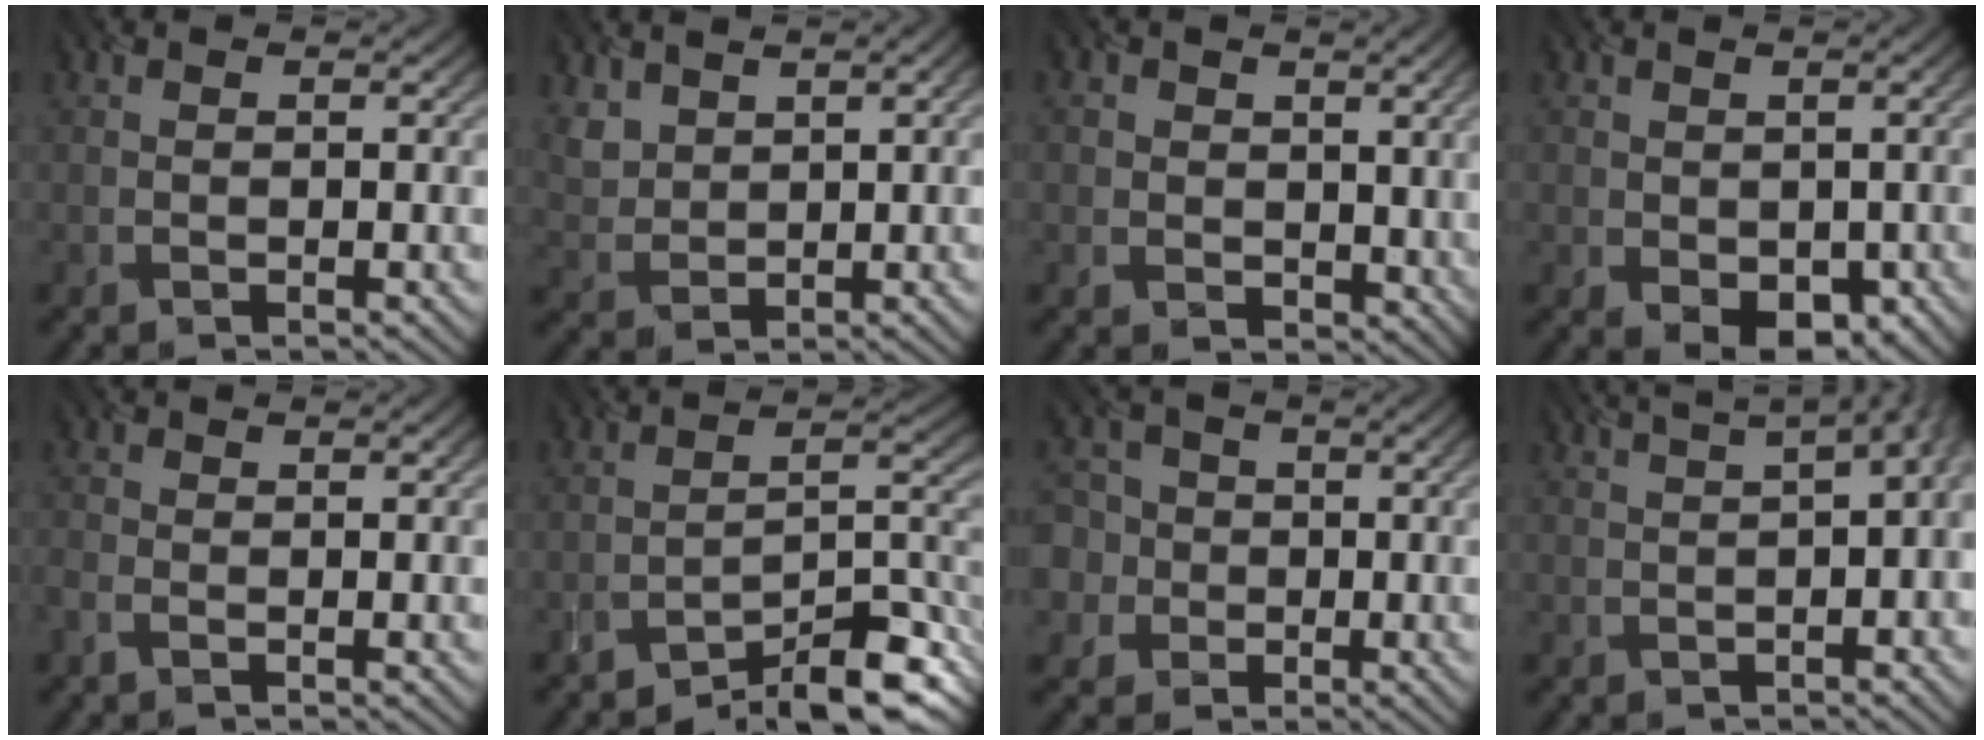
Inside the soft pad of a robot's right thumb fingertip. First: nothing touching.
{"total": 3.4, "force": [2.5, 2.0, 1.2], "torque": [-0.041, 0.000, 0.057]}
{"total": 3.1, "force": [0.5, 2.9, 0.9], "torque": [-0.028, -0.012, 0.008]}
{"total": 4.1, "force": [-1.3, 2.9, 2.6], "torque": [-0.049, -0.020, -0.013]}
{"total": 1.8, "force": [-1.0, 0.6, 1.4], "torque": [-0.037, -0.003, -0.023]}
{"total": 9.4, "force": [-8.1, 1.5, 4.6], "torque": [-0.063, 0.013, -0.139]}
{"total": 7.5, "force": [-0.6, 7.2, 1.9], "torque": [-0.076, 0.007, -0.046]}
{"total": 8.1, "force": [2.1, 3.2, 7.1], "torque": [-0.065, 0.037, 0.013]}